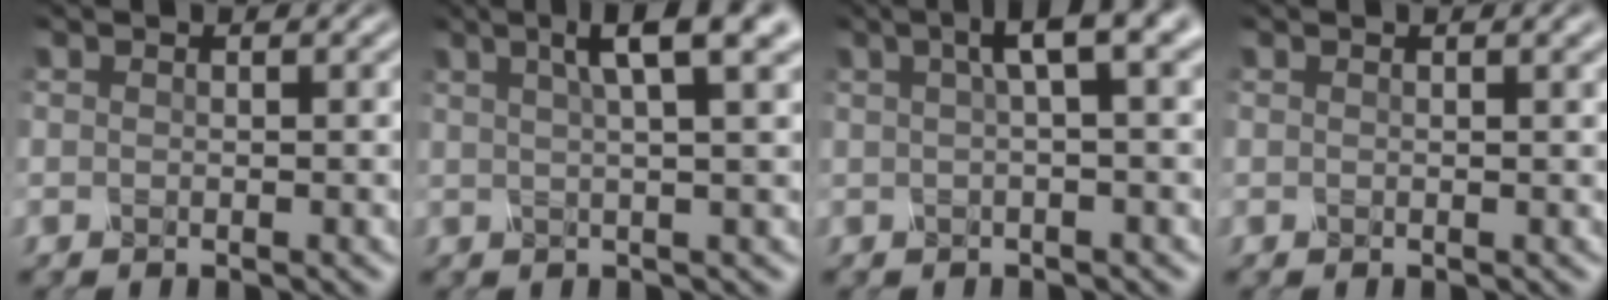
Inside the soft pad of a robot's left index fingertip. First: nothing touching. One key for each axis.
{"total": 5.9, "fx": 3.0, "fy": 1.4, "fz": 4.8, "tx": -0.054, "ty": 0.019, "tz": 0.033}
{"total": 4.5, "fx": 1.6, "fy": 1.0, "fz": 4.1, "tx": -0.058, "ty": 0.016, "tz": 0.017}
{"total": 1.0, "fx": 0.7, "fy": 0.2, "fz": 0.7, "tx": -0.010, "ty": 0.002, "tz": 0.008}